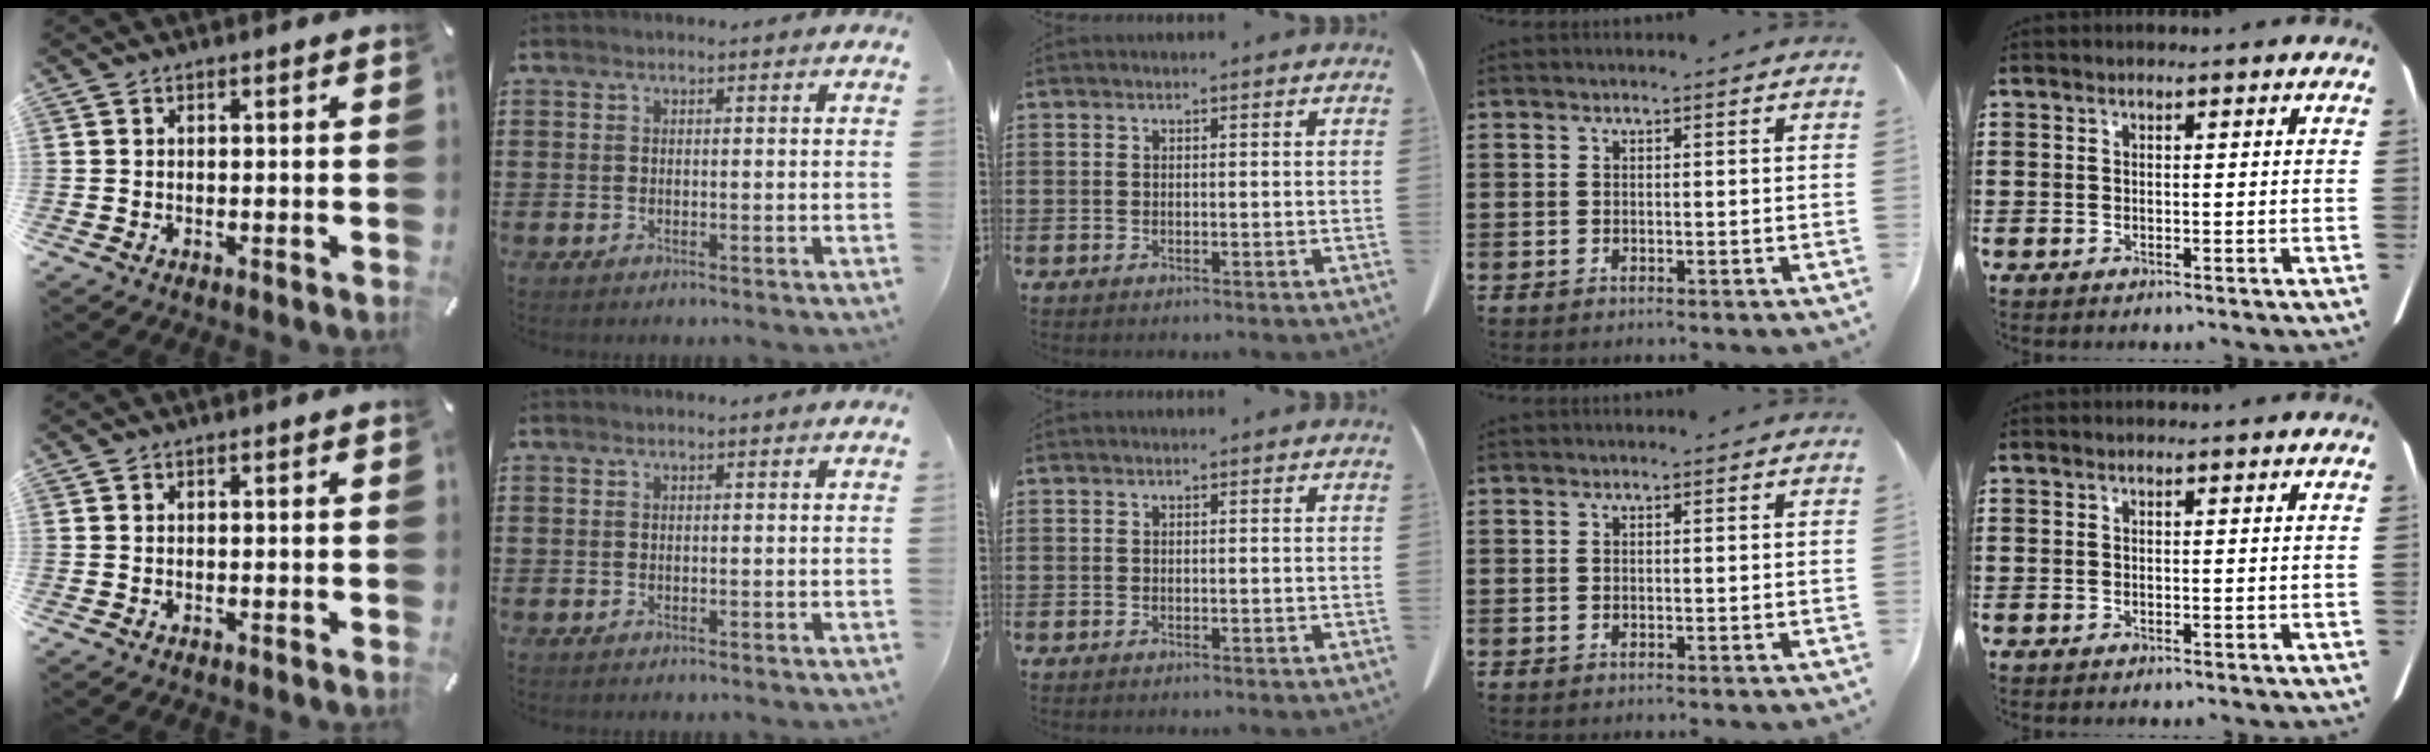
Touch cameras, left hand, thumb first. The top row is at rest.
{}